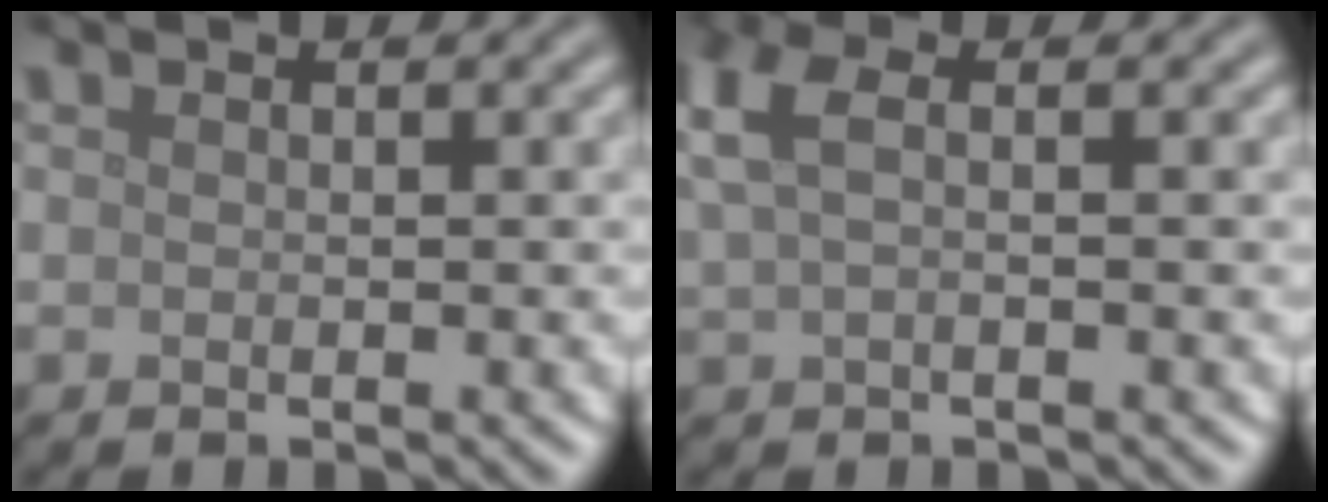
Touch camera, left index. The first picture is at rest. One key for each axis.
{"total": 3.2, "fx": 1.0, "fy": 1.4, "fz": 2.7, "tx": -0.067, "ty": 0.007, "tz": 0.017}